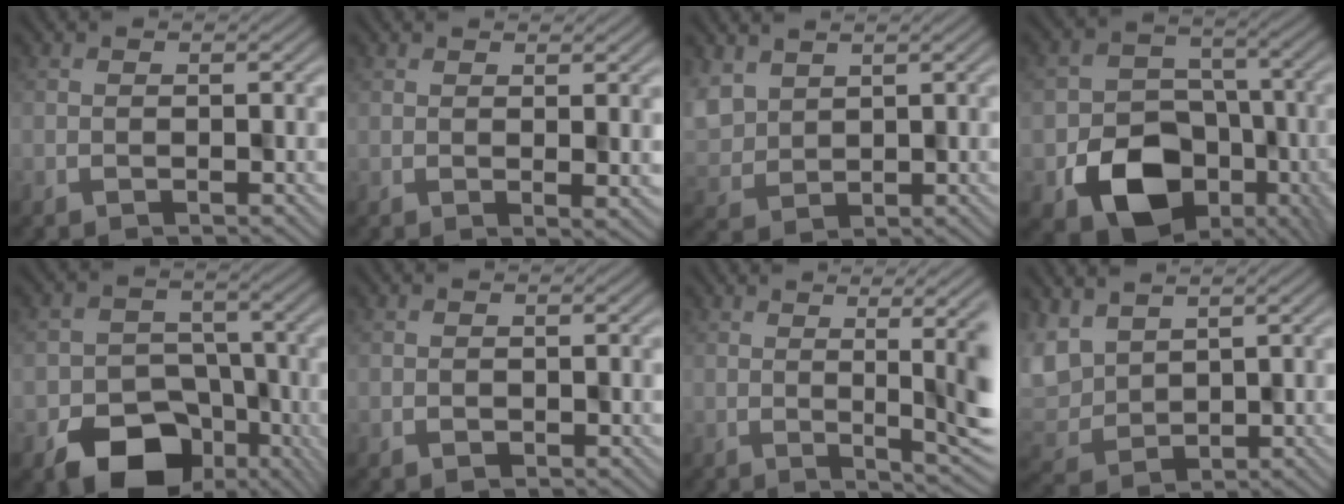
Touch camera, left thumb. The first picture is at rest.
{"total": 2.7, "force": [0.5, 0.5, 2.6], "torque": [-0.042, -0.005, 0.013]}
{"total": 4.9, "force": [2.3, 3.6, 2.4], "torque": [-0.068, -0.009, 0.046]}
{"total": 12.6, "force": [-5.0, 9.6, 6.5], "torque": [-0.126, -0.046, -0.078]}
{"total": 10.6, "force": [-5.2, 7.6, 5.2], "torque": [-0.086, -0.025, -0.085]}
{"total": 0.5, "force": [-0.1, 0.5, 0.1], "torque": [-0.001, -0.001, -0.001]}
{"total": 8.0, "force": [1.3, 1.5, 7.8], "torque": [-0.105, 0.003, 0.035]}
{"total": 6.4, "force": [3.2, 4.2, 3.6], "torque": [-0.107, -0.007, 0.064]}